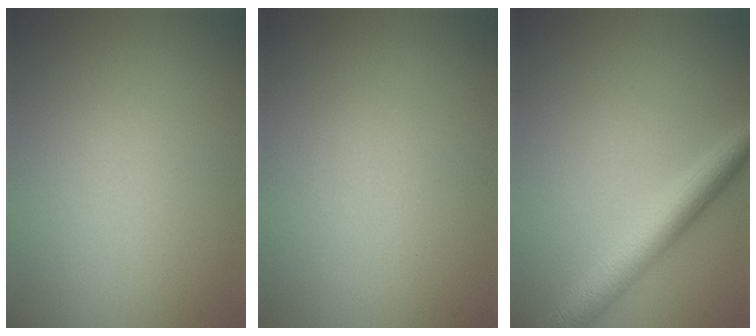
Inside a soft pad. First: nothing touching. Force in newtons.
{"total": 0.0}
{"total": 4.3, "press": 4.3, "slide": 0.2}